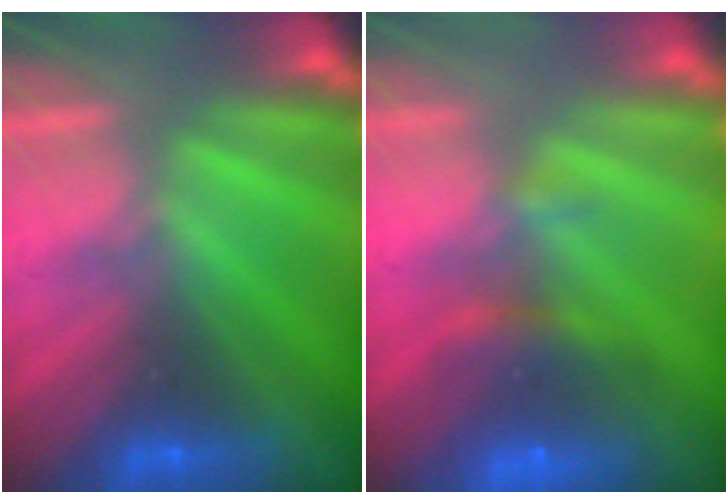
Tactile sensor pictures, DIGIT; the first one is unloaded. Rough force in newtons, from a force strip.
{"total": 9.8}